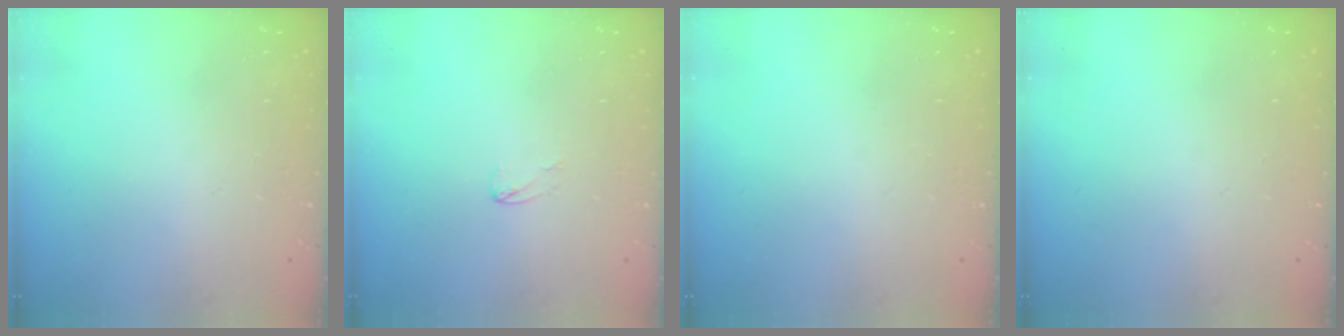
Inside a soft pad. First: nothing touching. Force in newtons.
{"total": 3.0, "press": 3.0, "slide": 0.3}
{"total": 0.0}
{"total": 0.0}